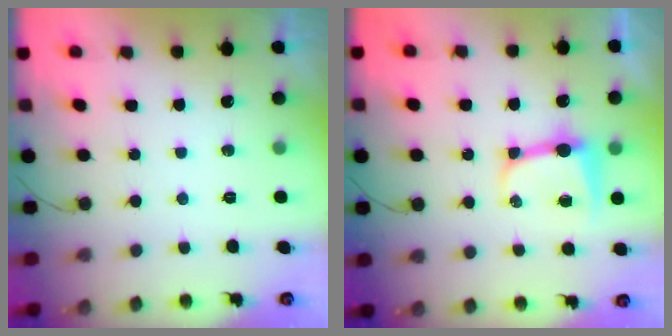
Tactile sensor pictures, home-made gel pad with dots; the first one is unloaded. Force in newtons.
{"total": 8.5, "press": 8.5, "slide": 0.7}